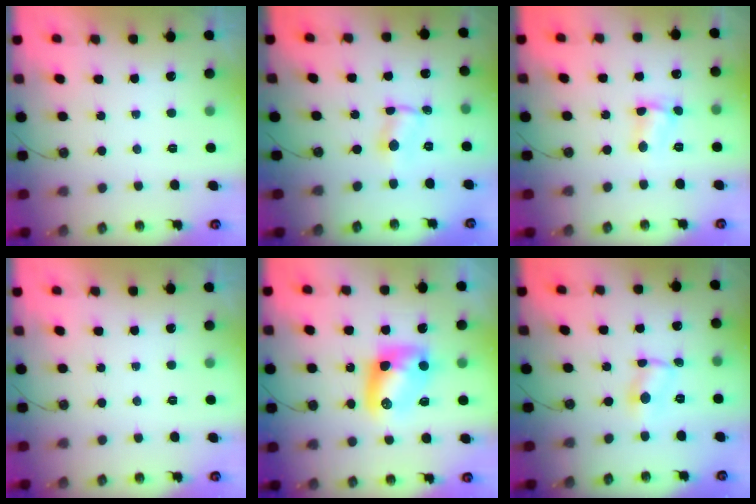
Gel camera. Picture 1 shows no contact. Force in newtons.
{"total": 0.8, "press": 0.6, "slide": 0.5}
{"total": 3.3, "press": 3.3, "slide": 0.4}
{"total": 0.0}
{"total": 10.2, "press": 10.2, "slide": 0.7}
{"total": 2.0, "press": 2.0, "slide": 0.1}